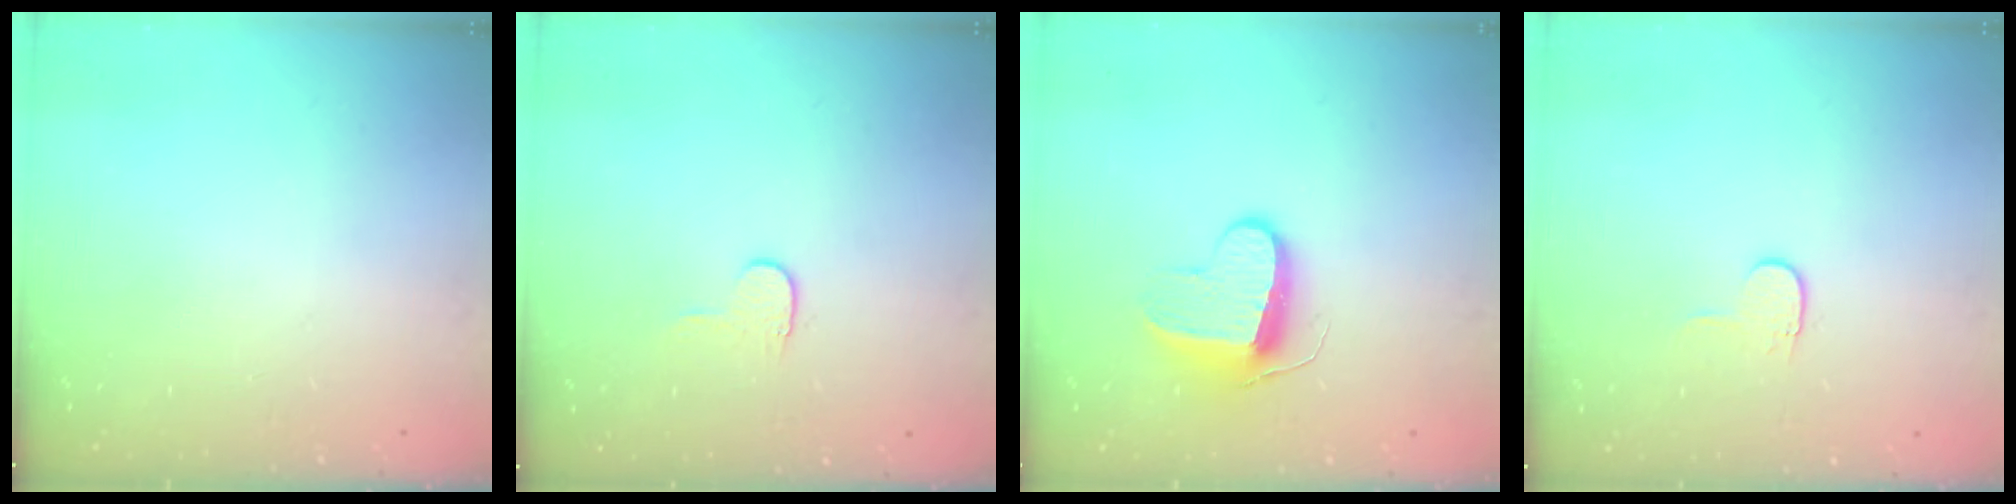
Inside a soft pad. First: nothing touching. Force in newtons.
{"total": 3.5, "press": 3.5, "slide": 0.4}
{"total": 9.6, "press": 9.6, "slide": 0.2}
{"total": 3.9, "press": 3.9, "slide": 0.4}